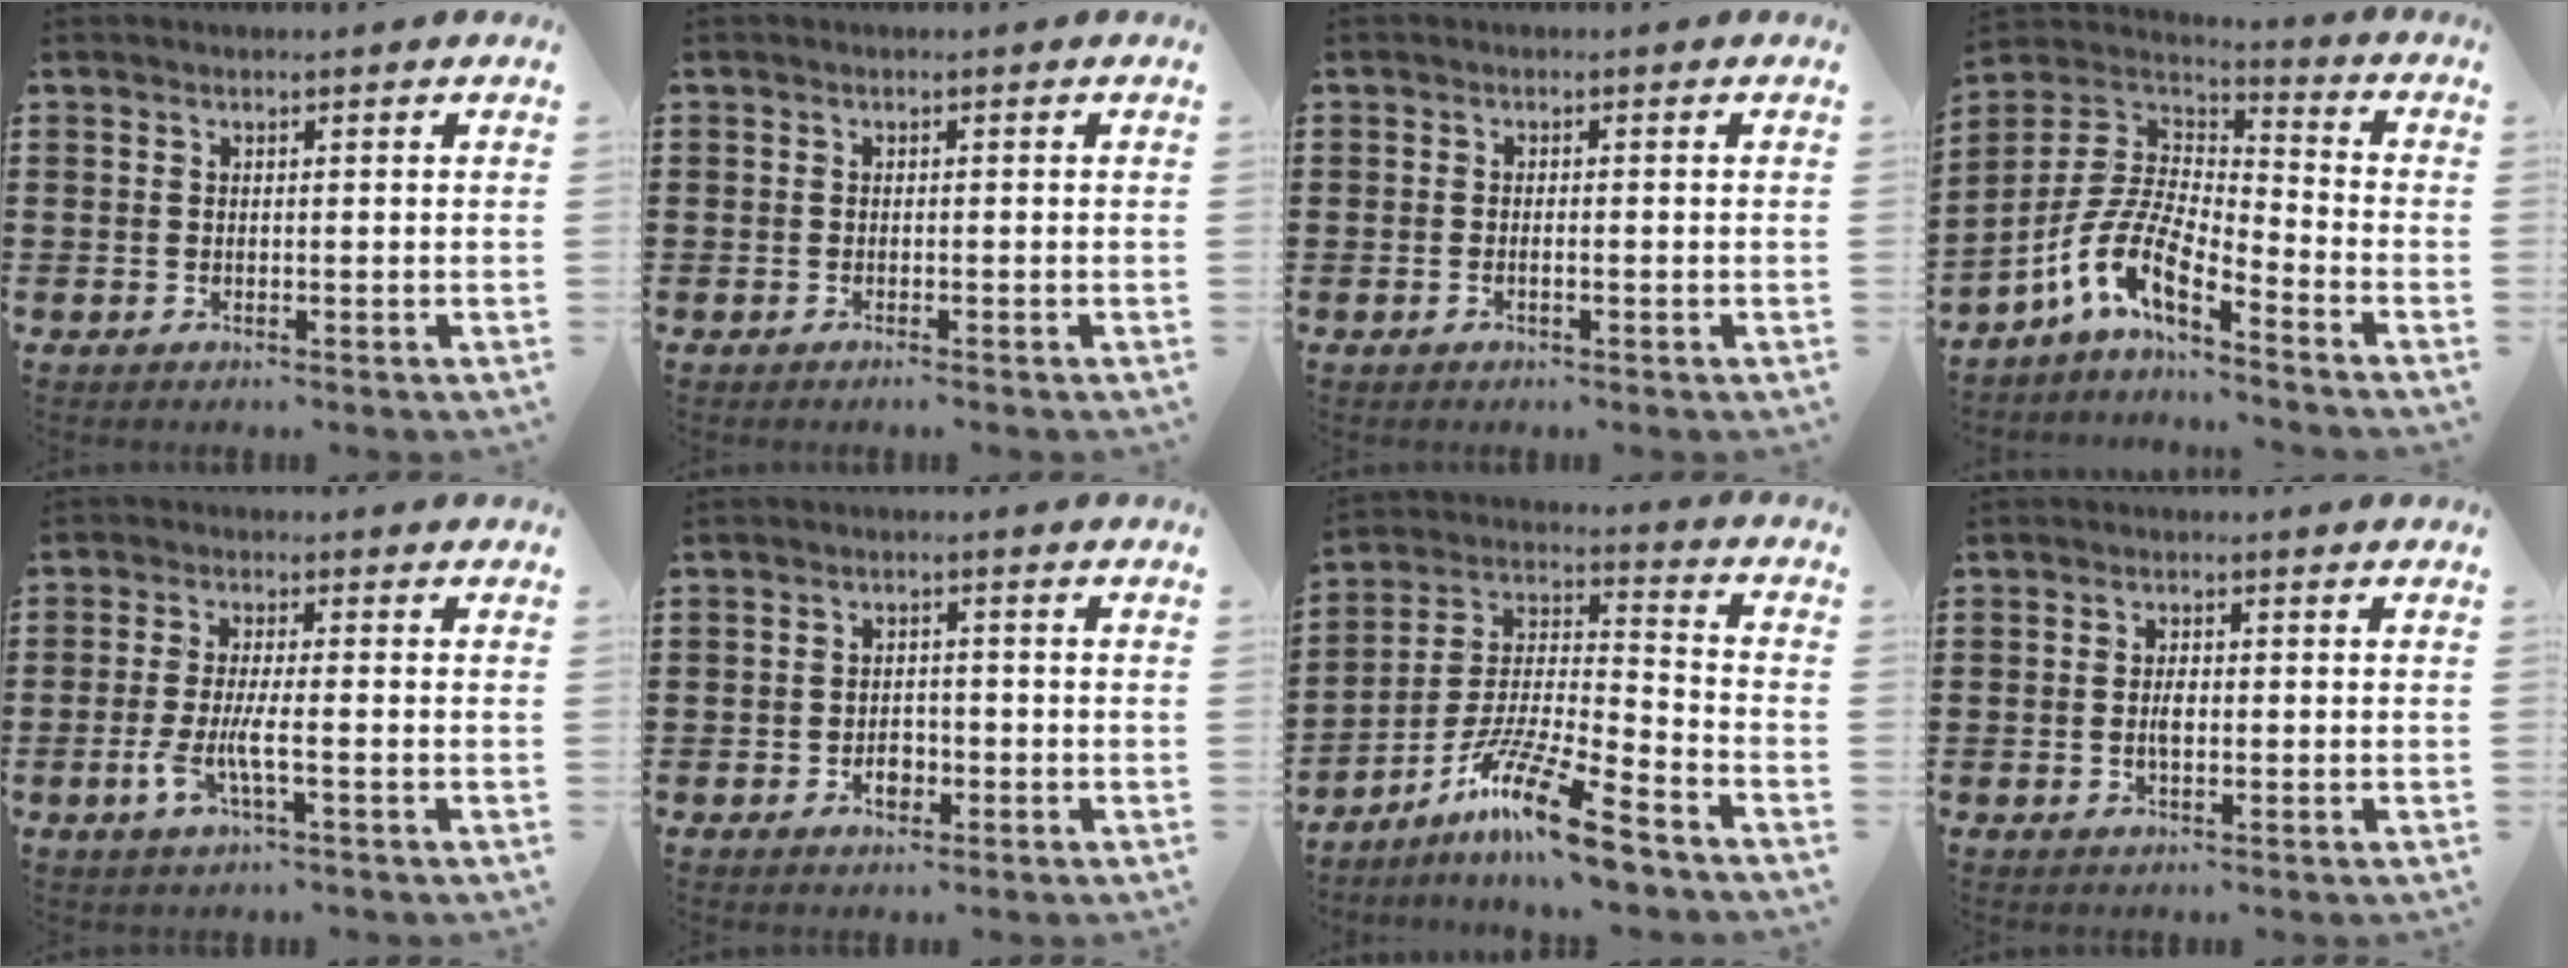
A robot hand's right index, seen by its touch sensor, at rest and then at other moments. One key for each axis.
{"total": 0.6, "fx": -0.5, "fy": 0.0, "fz": 0.2, "tx": -0.005, "ty": -0.002, "tz": -0.011}
{"total": 0.8, "fx": -0.4, "fy": 0.2, "fz": 0.6, "tx": -0.013, "ty": -0.005, "tz": -0.007}
{"total": 9.7, "fx": -6.1, "fy": 3.4, "fz": 6.8, "tx": -0.169, "ty": -0.014, "tz": -0.127}
{"total": 4.9, "fx": -1.8, "fy": 0.8, "fz": 4.5, "tx": -0.103, "ty": -0.012, "tz": -0.040}
{"total": 2.7, "fx": -1.1, "fy": 1.6, "fz": 1.8, "tx": -0.028, "ty": -0.006, "tz": -0.021}
{"total": 13.5, "fx": -10.3, "fy": 1.2, "fz": 8.6, "tx": -0.162, "ty": 0.021, "tz": -0.195}
{"total": 2.4, "fx": -0.2, "fy": 1.0, "fz": 2.2, "tx": -0.048, "ty": -0.003, "tz": -0.006}